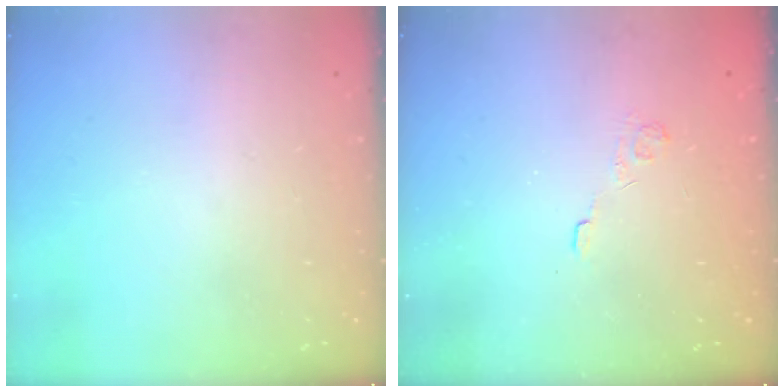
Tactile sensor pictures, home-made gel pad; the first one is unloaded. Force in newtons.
{"total": 2.4, "press": 1.9, "slide": 1.4}